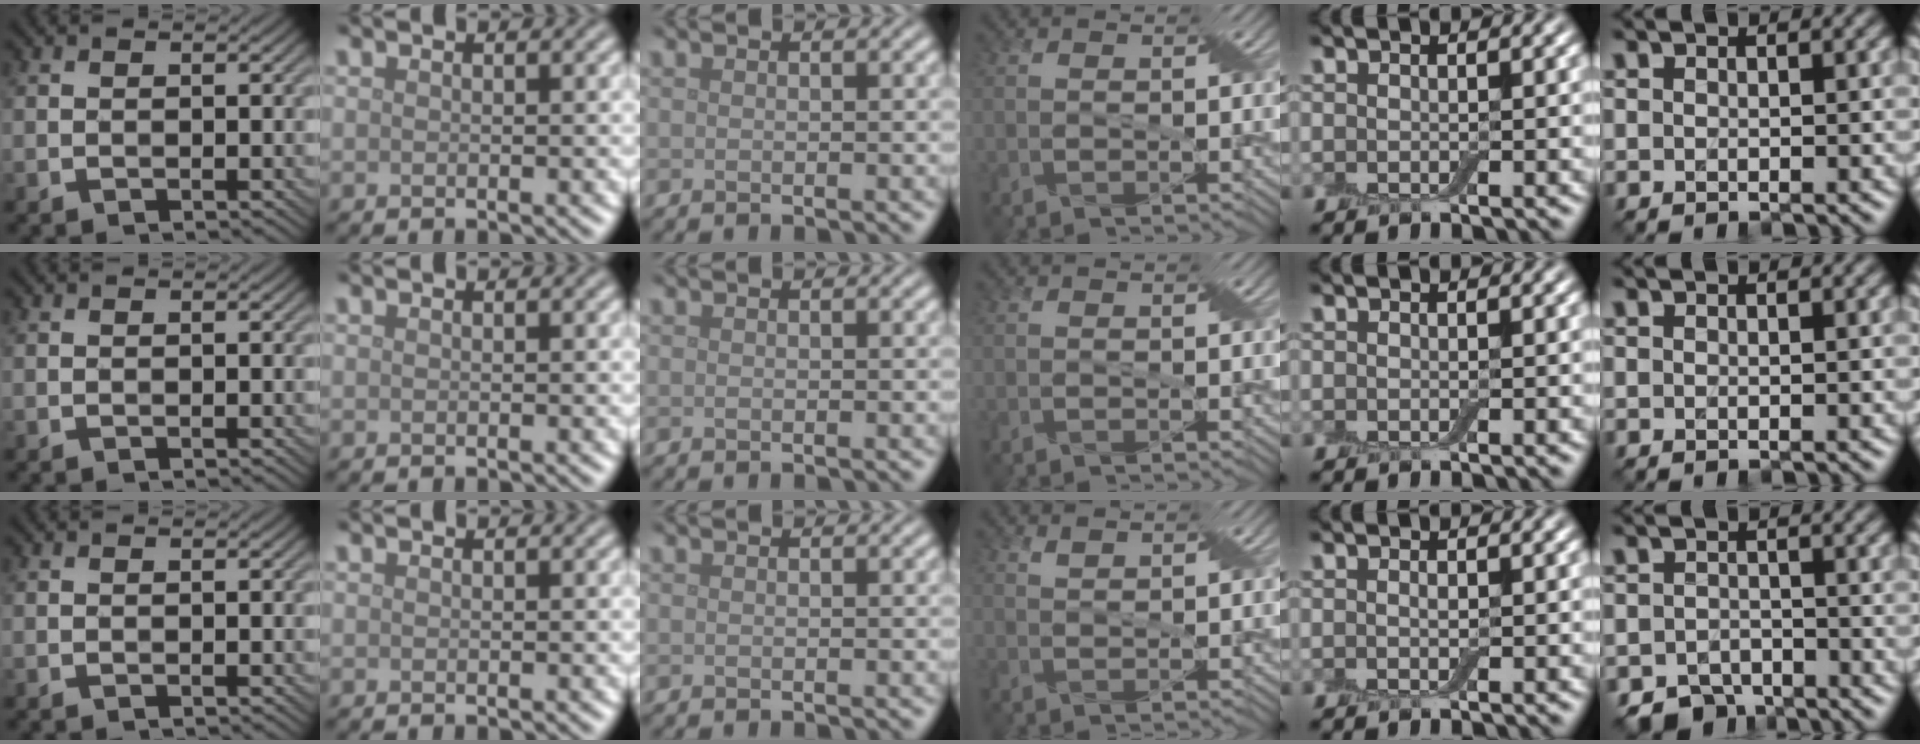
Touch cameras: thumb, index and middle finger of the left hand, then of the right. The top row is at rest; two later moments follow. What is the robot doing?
{"motion": "fold", "object": "apron"}